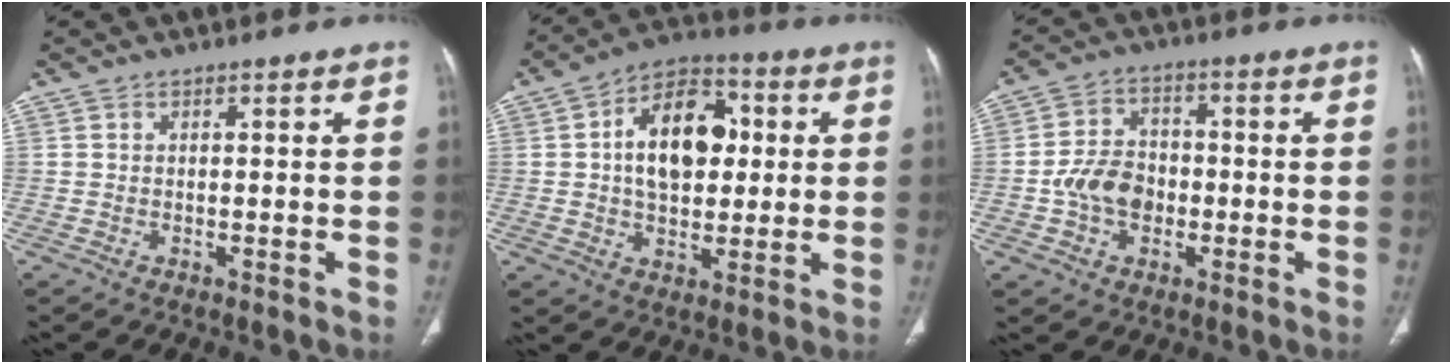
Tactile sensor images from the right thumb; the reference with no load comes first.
{"total": 15.7, "force": [2.3, 10.0, 11.8], "torque": [-0.153, 0.016, 0.029]}
{"total": 8.4, "force": [-1.7, 6.4, 5.2], "torque": [-0.074, 0.023, -0.037]}